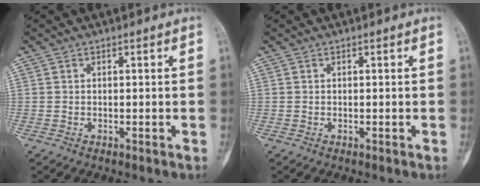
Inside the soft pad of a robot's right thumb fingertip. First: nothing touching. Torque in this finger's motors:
{"motor_torque": [0.05, -0.02, -0.05, -0.04, 0.01]}